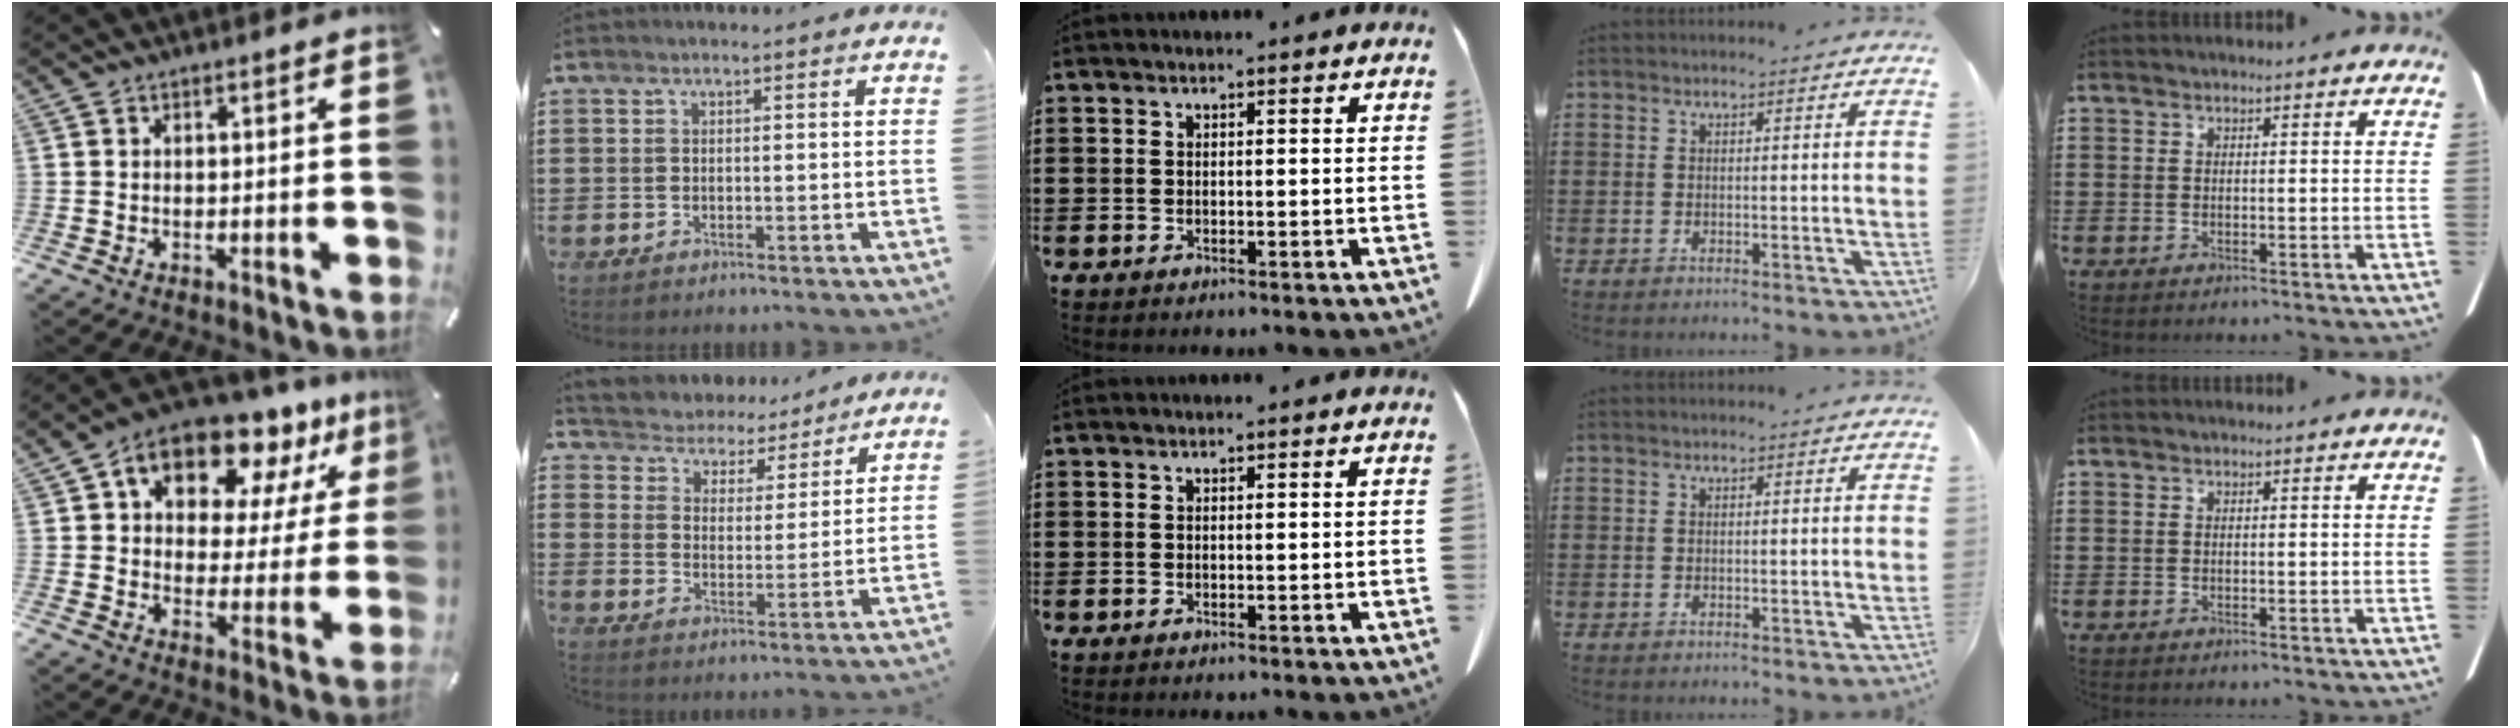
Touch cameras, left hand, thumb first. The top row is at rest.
{"thumb": {"total": 15.0, "force": [10.4, 8.1, 7.1], "torque": [-0.126, -0.067, 0.184]}, "index": {"total": 4.8, "force": [4.7, 0.9, -0.5], "torque": [-0.020, -0.035, 0.078]}}